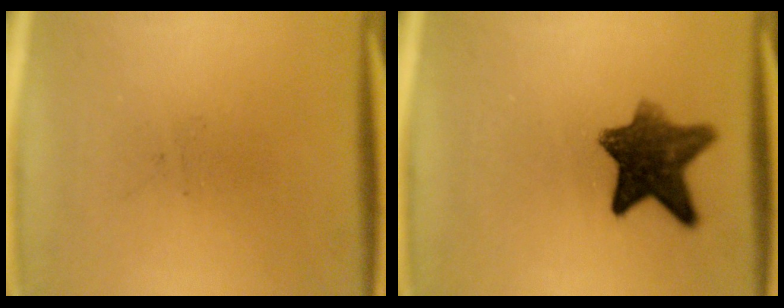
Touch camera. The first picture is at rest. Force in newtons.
{"total": 9.4}